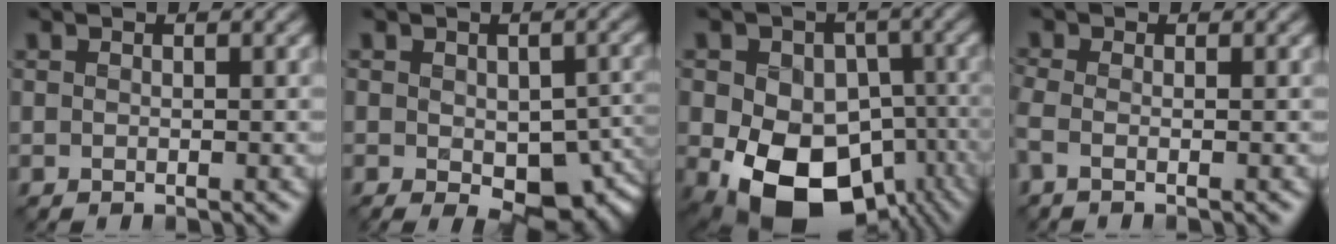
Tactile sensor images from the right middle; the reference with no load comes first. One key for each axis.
{"total": 9.2, "fx": -3.3, "fy": 4.7, "fz": 7.2, "tx": -0.110, "ty": -0.027, "tz": -0.038}
{"total": 14.2, "fx": -4.4, "fy": 10.0, "fz": 9.0, "tx": -0.127, "ty": -0.028, "tz": -0.056}
{"total": 2.0, "fx": -0.7, "fy": 0.8, "fz": 1.7, "tx": -0.031, "ty": -0.013, "tz": -0.020}